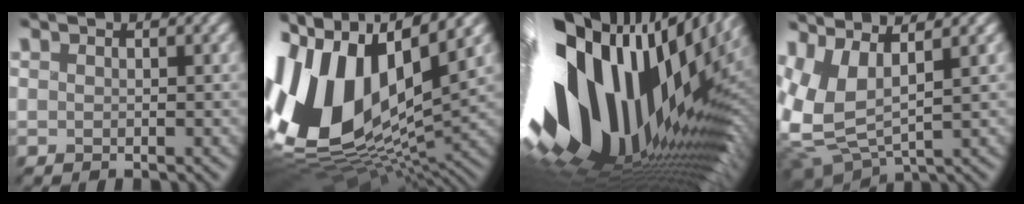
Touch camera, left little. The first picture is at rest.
{"total": 16.6, "force": [2.3, 9.7, 13.2], "torque": [-0.292, 0.015, 0.028]}
{"total": 19.2, "force": [1.3, 10.6, 15.9], "torque": [-0.276, -0.026, 0.020]}
{"total": 7.1, "force": [1.7, 3.2, 6.1], "torque": [-0.150, 0.005, 0.031]}